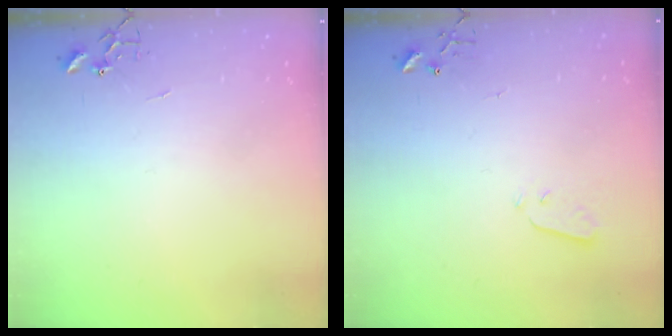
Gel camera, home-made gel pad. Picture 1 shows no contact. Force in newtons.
{"total": 3.6, "press": 3.6, "slide": 0.2}